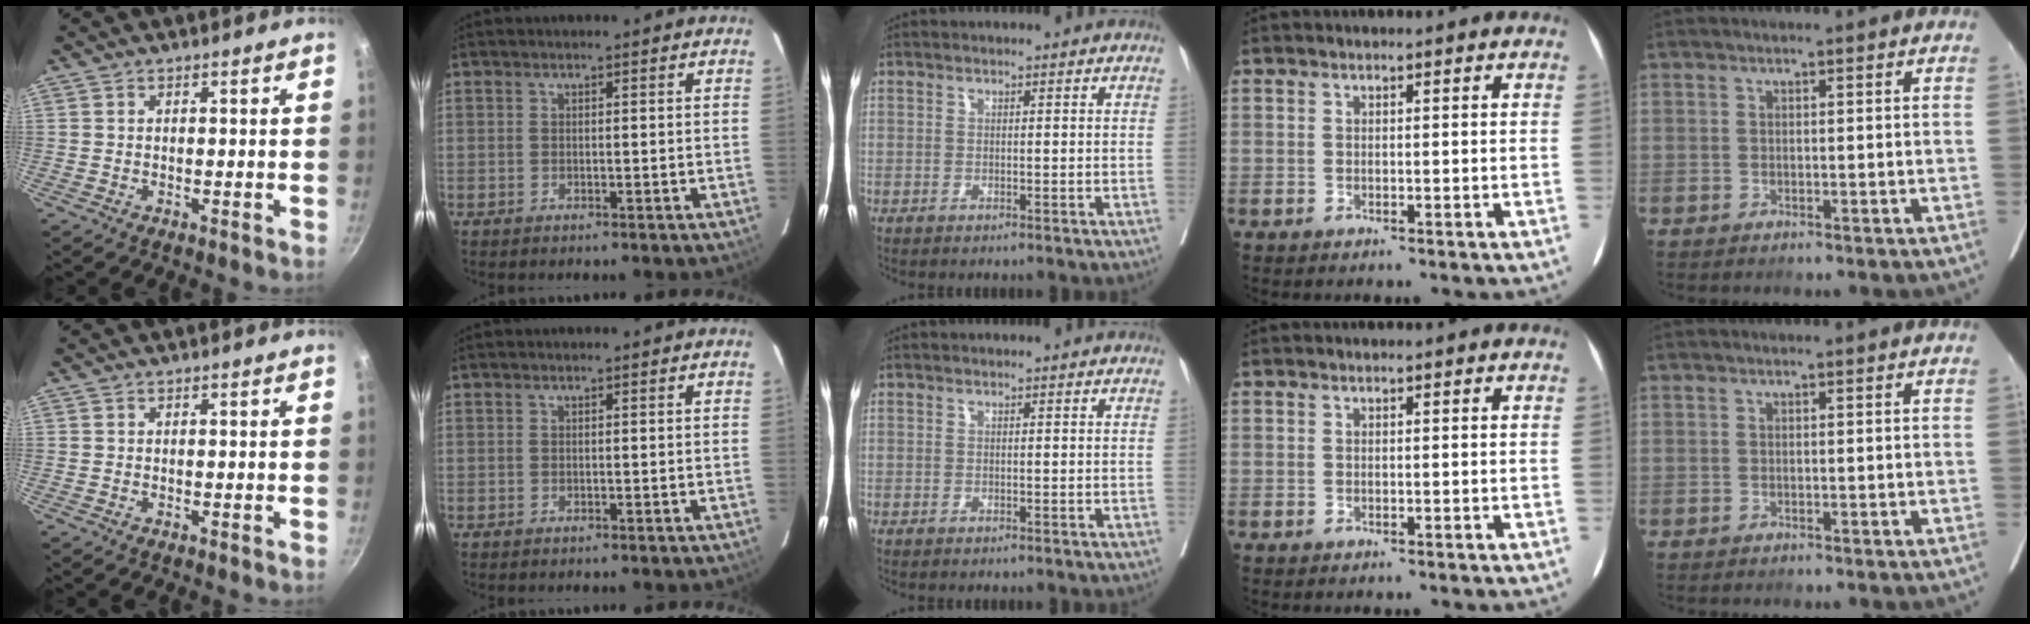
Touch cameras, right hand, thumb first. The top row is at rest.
{}